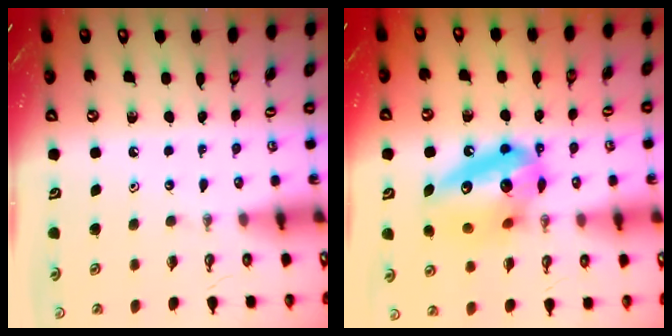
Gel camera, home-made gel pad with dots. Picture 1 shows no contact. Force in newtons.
{"total": 15.5, "press": 15.4, "slide": 1.3}